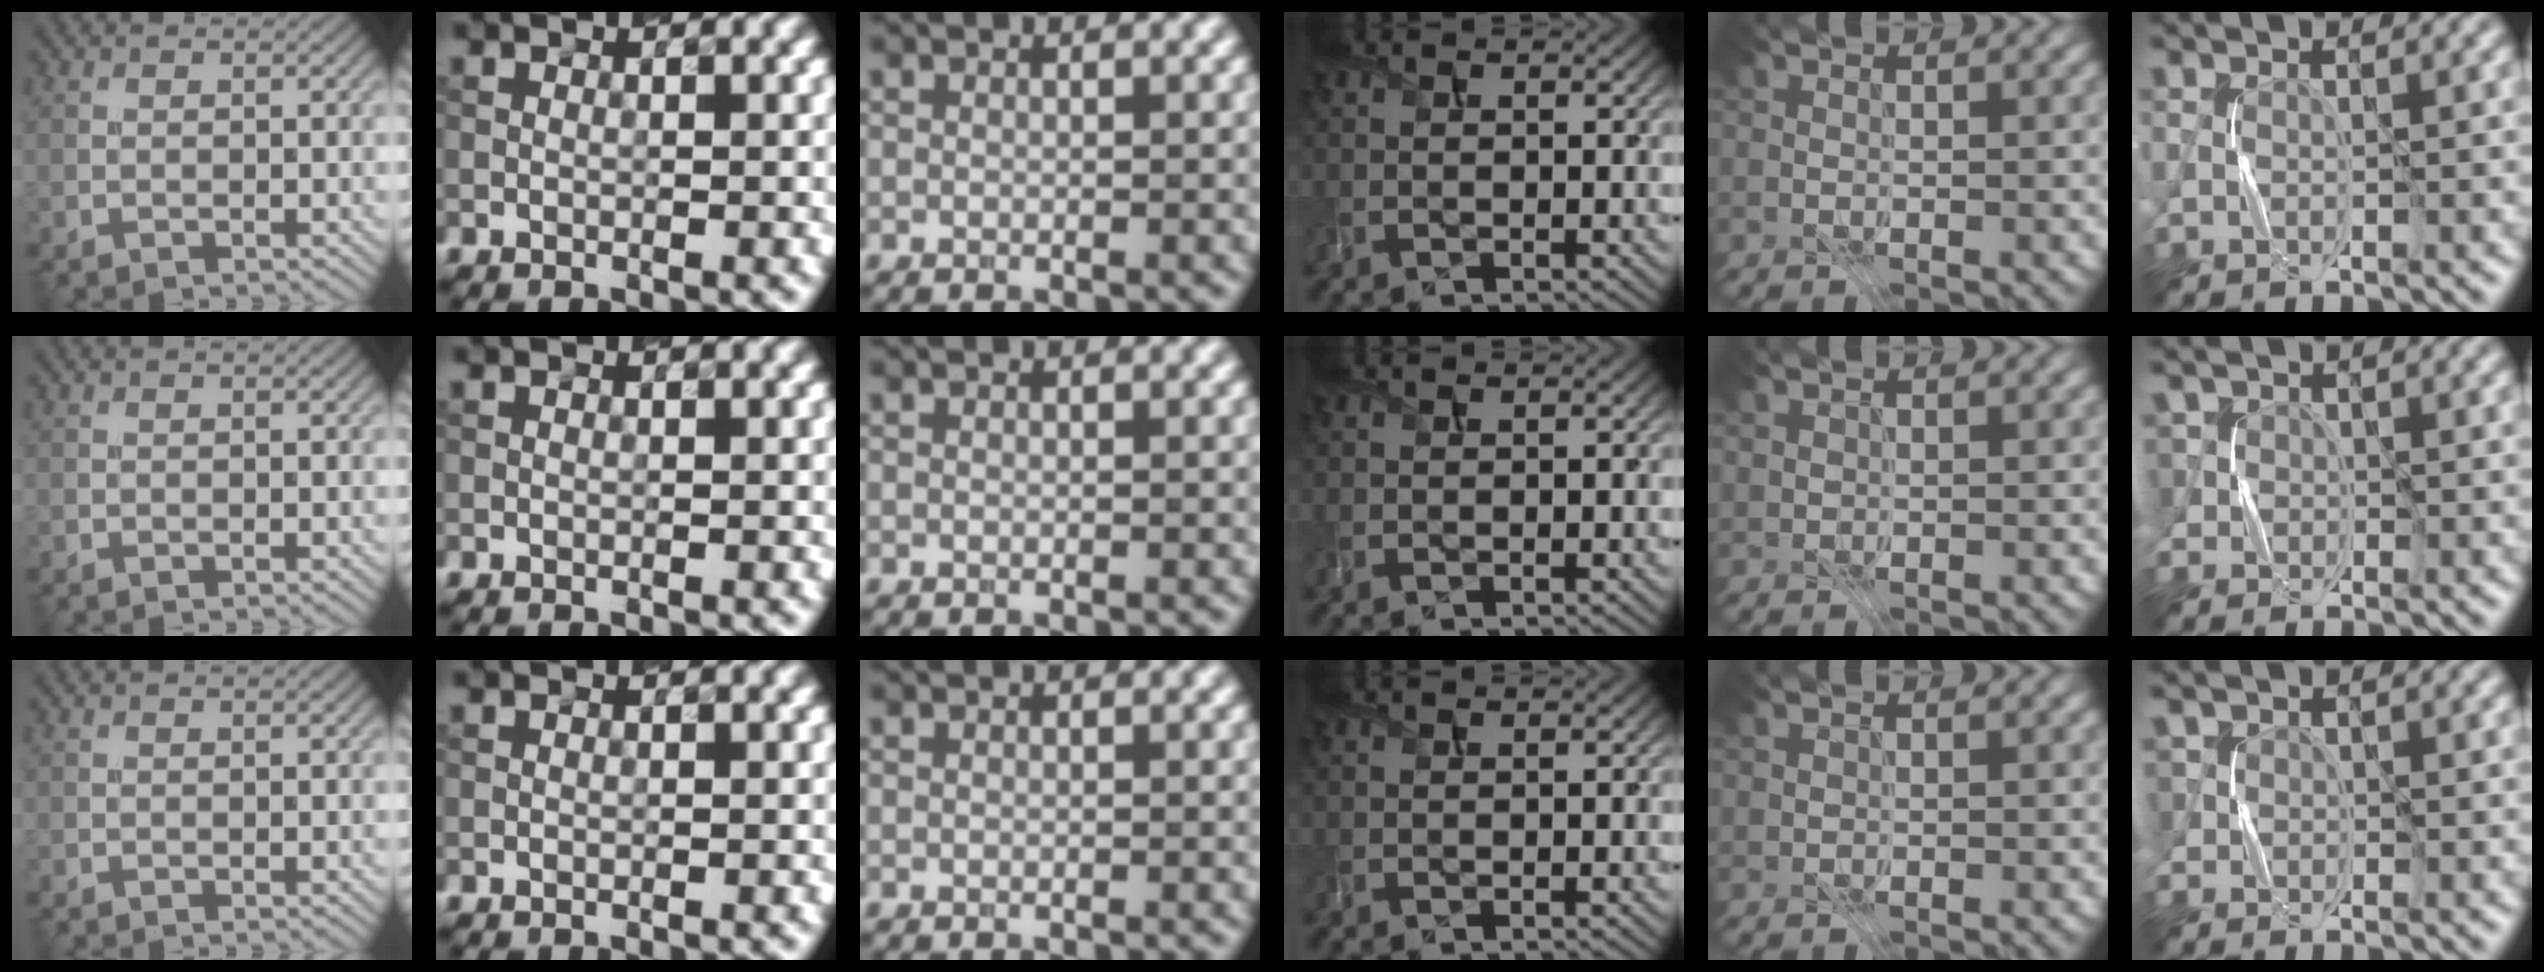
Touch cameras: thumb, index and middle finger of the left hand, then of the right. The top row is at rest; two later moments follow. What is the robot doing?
{"motion": "press", "object": "stapler"}